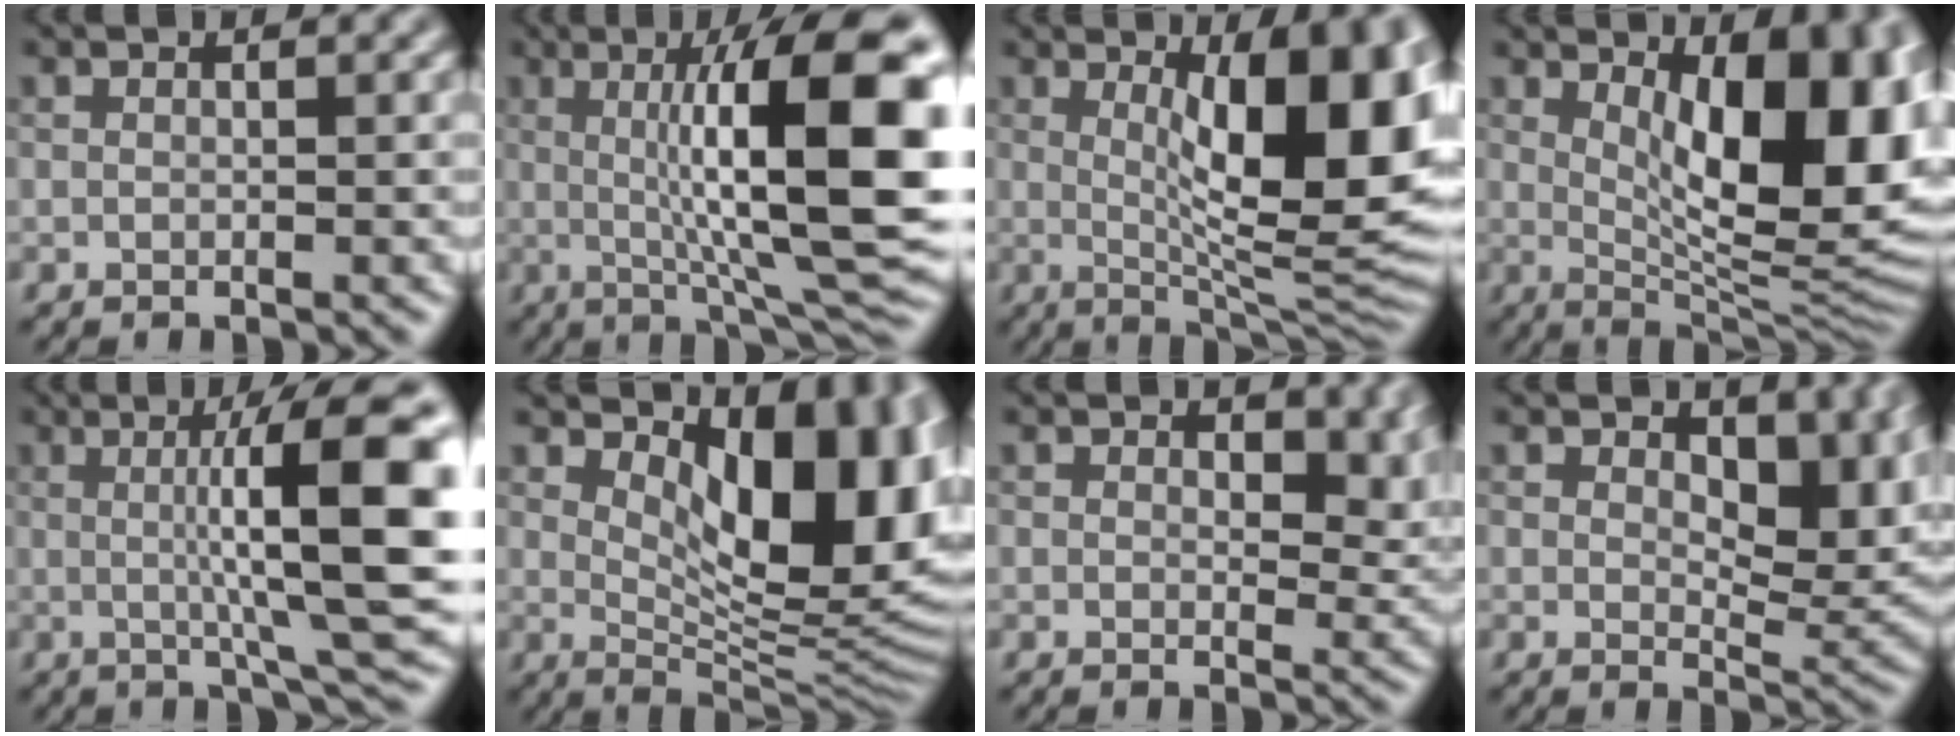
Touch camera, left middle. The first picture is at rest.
{"total": 13.8, "force": [1.2, 2.8, 13.4], "torque": [-0.180, 0.008, 0.018]}
{"total": 12.3, "force": [1.9, 3.6, 11.6], "torque": [-0.151, -0.005, 0.034]}
{"total": 12.9, "force": [2.8, 5.1, 11.5], "torque": [-0.138, -0.004, 0.045]}
{"total": 11.3, "force": [1.1, 2.0, 11.1], "torque": [-0.149, 0.007, 0.018]}
{"total": 12.2, "force": [3.5, 5.9, 10.1], "torque": [-0.123, -0.012, 0.065]}
{"total": 4.2, "force": [1.5, 2.5, 3.1], "torque": [-0.041, -0.009, 0.020]}
{"total": 6.7, "force": [2.3, 3.7, 5.1], "torque": [-0.067, -0.013, 0.035]}